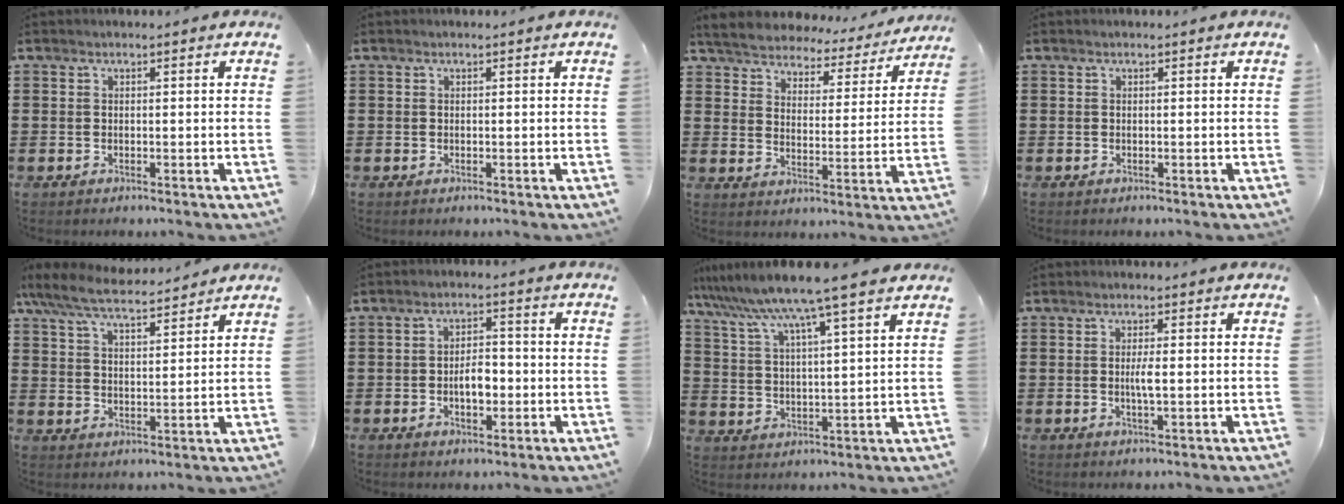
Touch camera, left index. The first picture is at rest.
{"total": 0.0}
{"total": 4.5, "force": [4.5, 0.4, 0.2], "torque": [-0.032, -0.033, 0.073]}
{"total": 0.0}
{"total": 7.2, "force": [6.3, 1.3, 3.2], "torque": [-0.085, -0.024, 0.114]}
{"total": 4.5, "force": [-0.9, 2.3, 3.8], "torque": [-0.054, 0.000, -0.021]}
{"total": 8.1, "force": [6.8, -0.8, 4.4], "torque": [-0.109, -0.040, 0.109]}
{"total": 2.5, "force": [0.0, 0.3, 2.5], "torque": [-0.047, -0.002, -0.002]}